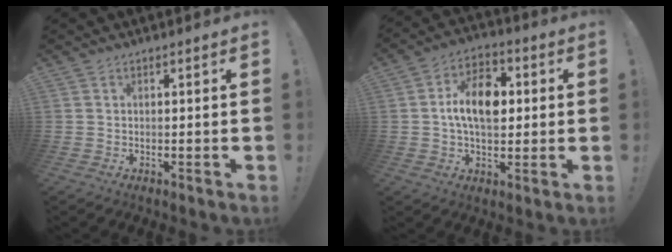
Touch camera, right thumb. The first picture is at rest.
{"total": 13.5, "force": [1.1, 8.4, 10.5], "torque": [-0.172, 0.012, 0.022]}